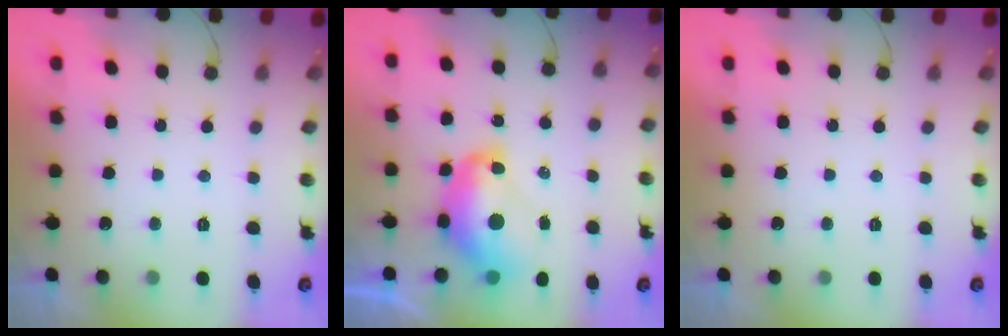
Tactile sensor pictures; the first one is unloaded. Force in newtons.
{"total": 11.8, "press": 11.7, "slide": 1.1}
{"total": 0.0}